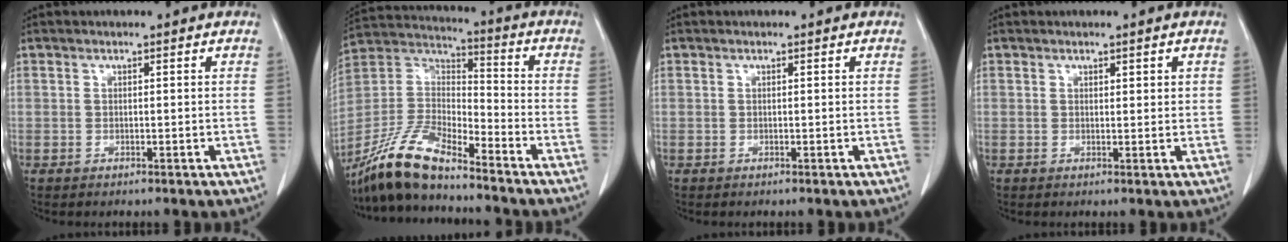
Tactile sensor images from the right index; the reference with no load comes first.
{"total": 13.2, "force": [-11.1, 2.9, 6.6], "torque": [-0.137, 0.010, -0.215]}
{"total": 0.0}
{"total": 1.5, "force": [0.7, 0.7, 1.2], "torque": [-0.014, -0.001, 0.010]}